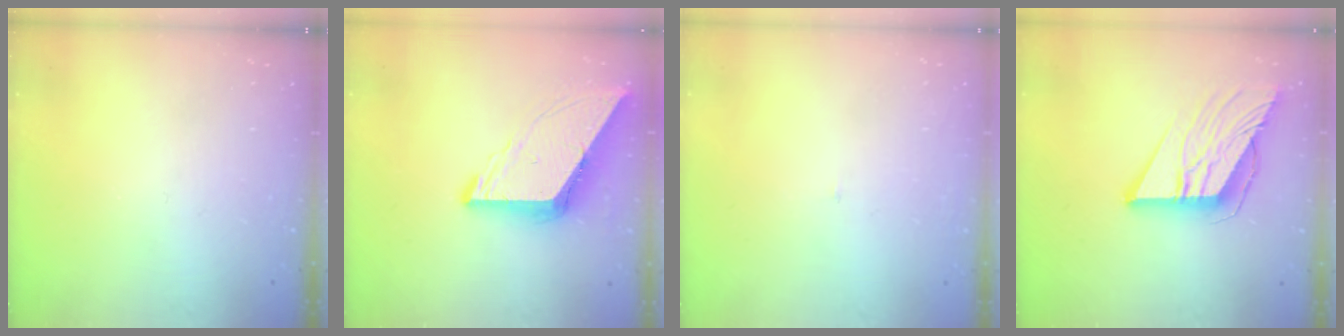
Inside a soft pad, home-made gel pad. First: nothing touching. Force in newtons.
{"total": 9.9, "press": 9.9, "slide": 1.1}
{"total": 2.1, "press": 2.1, "slide": 0.1}
{"total": 11.3, "press": 11.2, "slide": 1.5}